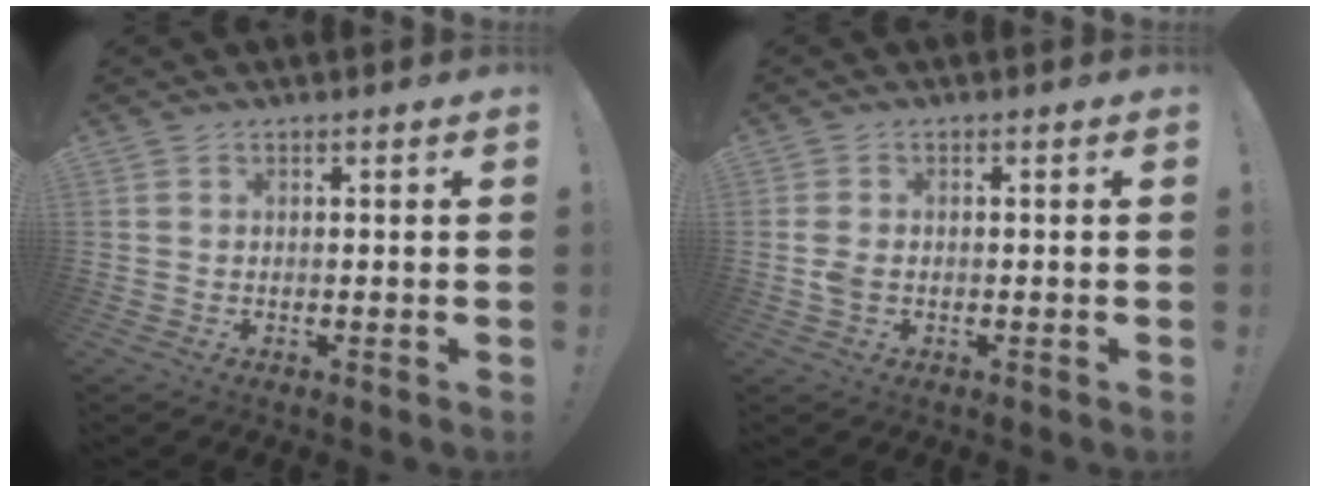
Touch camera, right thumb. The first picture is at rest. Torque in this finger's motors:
{"motor_torque": [-0.25, 0.31, 0.15, -0.28, 0.00]}